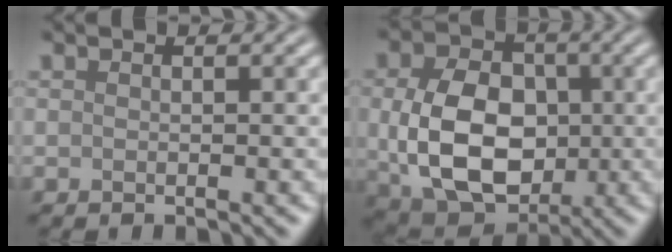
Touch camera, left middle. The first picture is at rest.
{"total": 10.1, "force": [-0.3, 7.2, 7.0], "torque": [-0.145, -0.014, 0.000]}